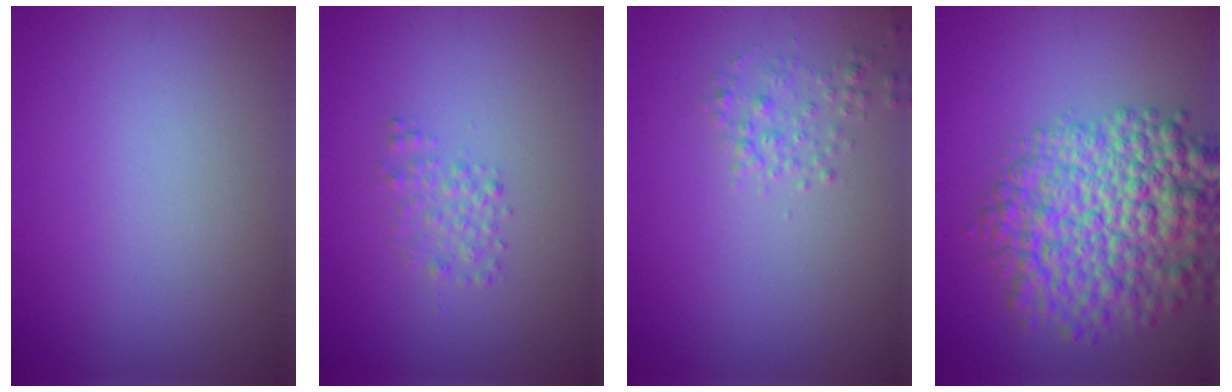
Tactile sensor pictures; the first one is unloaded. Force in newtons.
{"total": 1.5, "press": 1.5, "slide": 0.0}
{"total": 1.6, "press": 1.6, "slide": 0.1}
{"total": 9.7, "press": 9.7, "slide": 0.3}